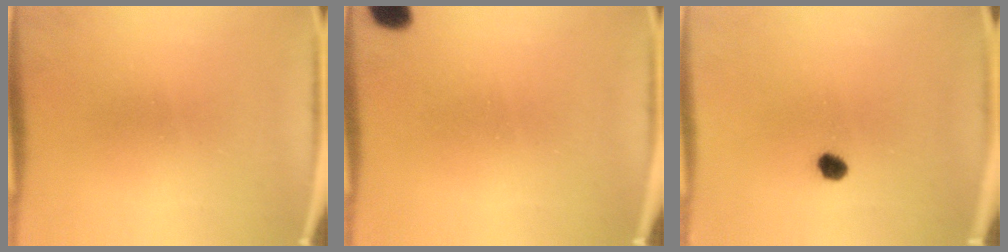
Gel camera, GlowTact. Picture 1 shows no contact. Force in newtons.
{"total": 3.8}
{"total": 2.2}